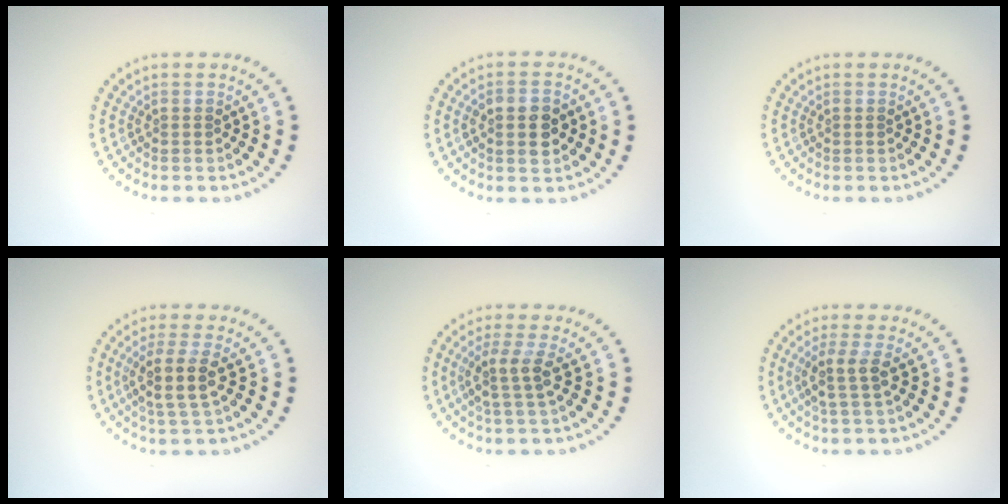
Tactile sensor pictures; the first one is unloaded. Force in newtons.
{"total": 3.0, "press": 3.0, "slide": 0.3}
{"total": 0.0}
{"total": 3.2, "press": 2.6, "slide": 1.8}
{"total": 2.6, "press": 2.0, "slide": 1.7}
{"total": 2.4, "press": 1.9, "slide": 1.5}